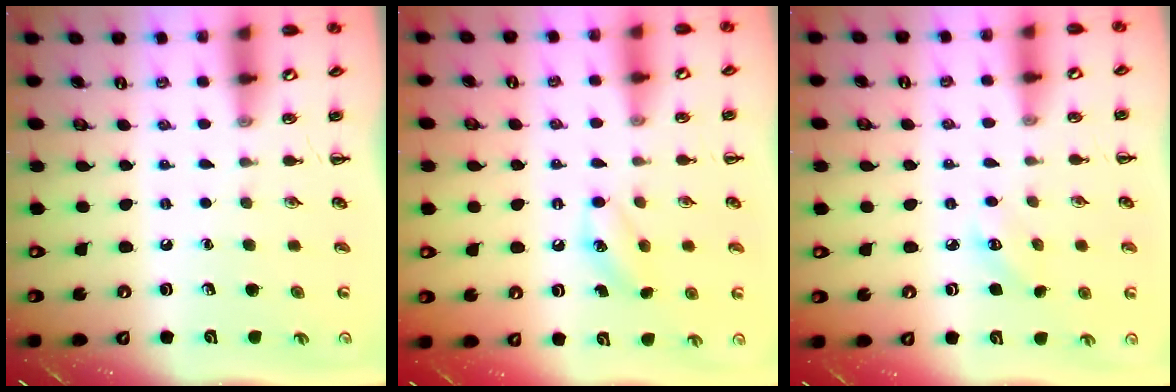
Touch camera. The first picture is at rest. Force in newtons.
{"total": 8.0, "press": 7.8, "slide": 1.8}
{"total": 3.6, "press": 3.5, "slide": 0.9}